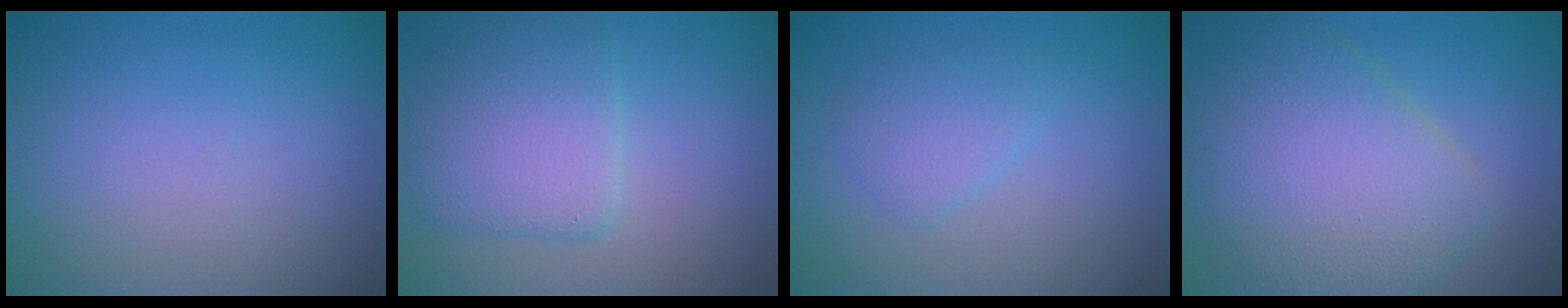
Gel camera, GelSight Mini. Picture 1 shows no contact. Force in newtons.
{"total": 5.5, "press": 5.5, "slide": 0.3}
{"total": 2.3, "press": 2.3, "slide": 0.0}
{"total": 8.7, "press": 8.7, "slide": 0.3}